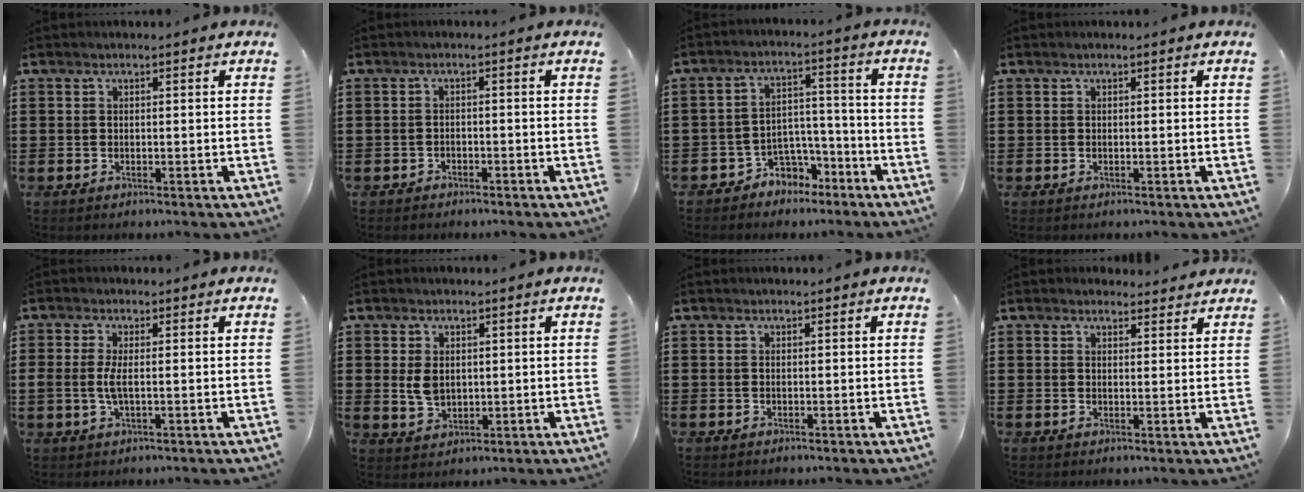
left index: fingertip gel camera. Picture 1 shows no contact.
{"total": 1.5, "force": [-1.5, 0.3, -0.1], "torque": [-0.005, 0.002, -0.035]}
{"total": 5.0, "force": [-4.1, 2.8, 0.8], "torque": [-0.024, 0.014, -0.081]}
{"total": 0.0}
{"total": 3.1, "force": [-0.3, 1.1, 2.9], "torque": [-0.076, -0.005, -0.012]}
{"total": 4.0, "force": [0.6, 2.7, 2.8], "torque": [-0.068, 0.004, 0.010]}
{"total": 0.0}
{"total": 2.1, "force": [2.0, 0.8, 0.1], "torque": [-0.001, -0.001, 0.036]}